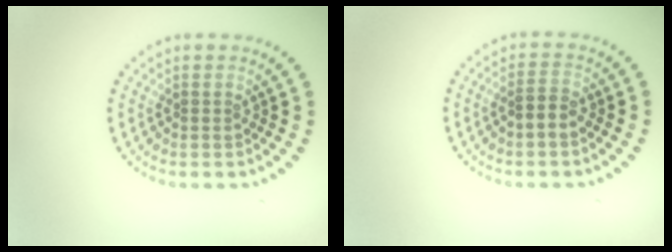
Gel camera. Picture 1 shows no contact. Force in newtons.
{"total": 1.8, "press": 1.7, "slide": 0.5}